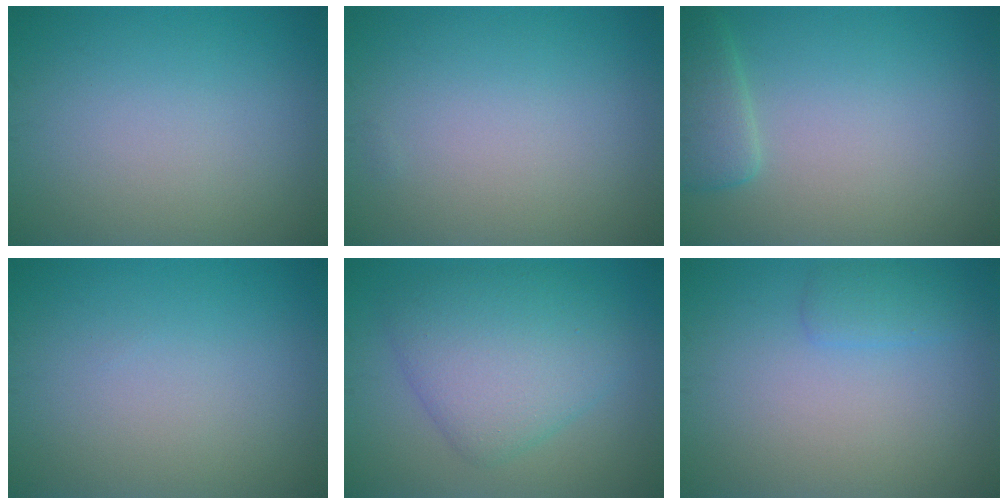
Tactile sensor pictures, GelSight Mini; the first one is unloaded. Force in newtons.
{"total": 0.0}
{"total": 2.6, "press": 2.6, "slide": 0.2}
{"total": 0.0}
{"total": 6.5, "press": 6.5, "slide": 0.1}
{"total": 1.5, "press": 1.5, "slide": 0.1}